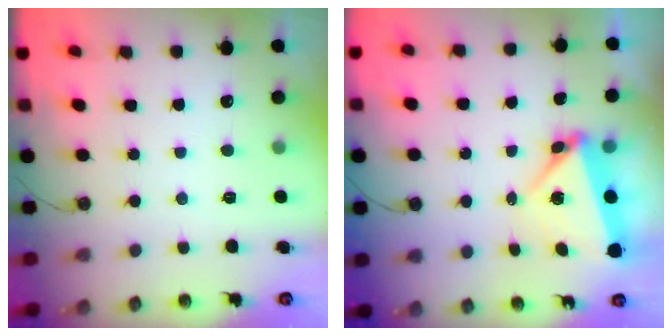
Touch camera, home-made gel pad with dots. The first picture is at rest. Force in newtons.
{"total": 5.6, "press": 5.1, "slide": 2.2}